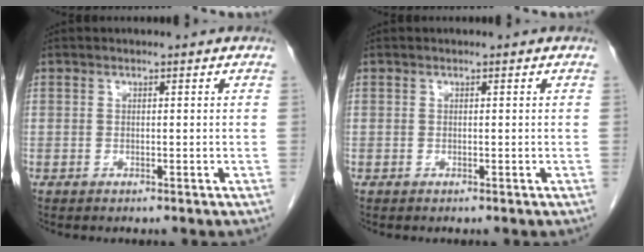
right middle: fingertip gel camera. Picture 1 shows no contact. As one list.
[{"total": 0.0}]